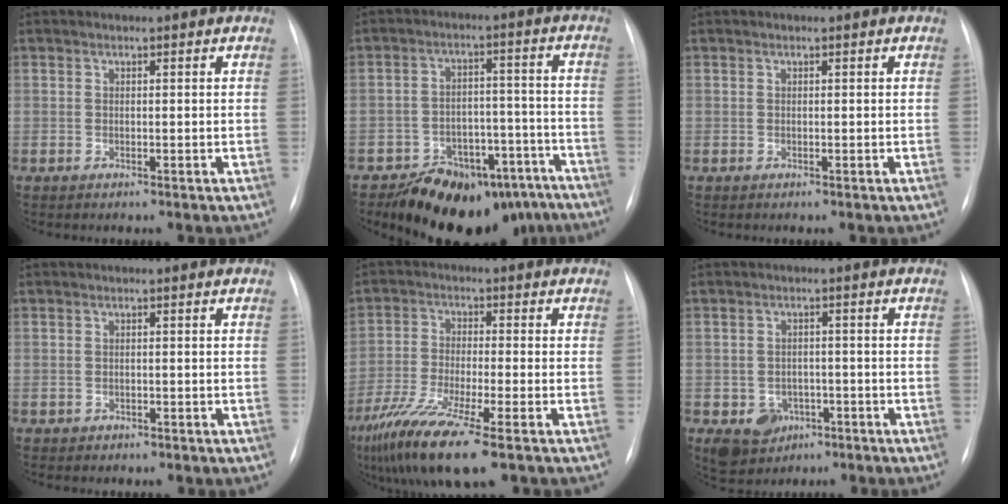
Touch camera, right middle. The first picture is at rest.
{"total": 17.6, "force": [-14.0, 8.3, 6.6], "torque": [-0.057, 0.038, -0.186]}
{"total": 0.0}
{"total": 0.8, "force": [-0.5, 0.6, 0.1], "torque": [-0.007, 0.002, -0.007]}
{"total": 11.7, "force": [-7.2, 0.9, 9.2], "torque": [-0.183, -0.033, -0.132]}
{"total": 6.8, "force": [-3.1, 5.6, 2.4], "torque": [-0.046, 0.007, -0.036]}